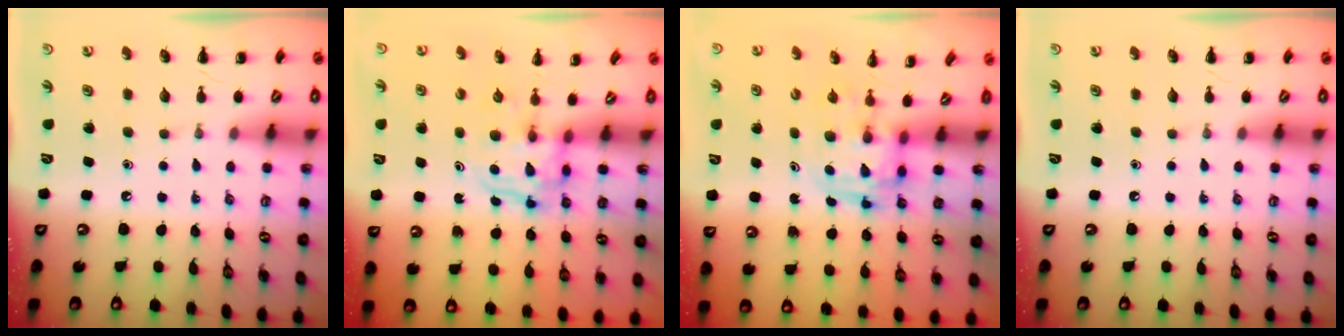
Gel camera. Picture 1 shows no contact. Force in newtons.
{"total": 3.6, "press": 3.6, "slide": 0.2}
{"total": 3.0, "press": 3.0, "slide": 0.5}
{"total": 0.0}